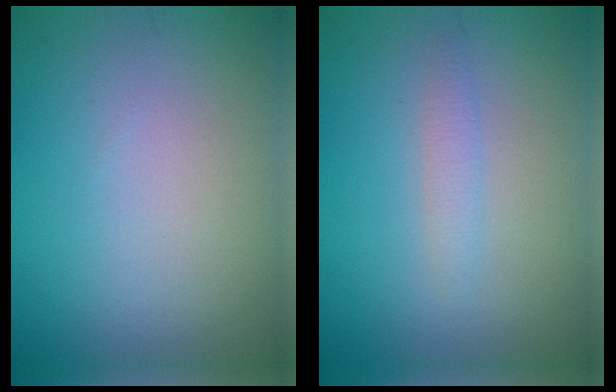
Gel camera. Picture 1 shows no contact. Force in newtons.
{"total": 1.2, "press": 1.2, "slide": 0.0}